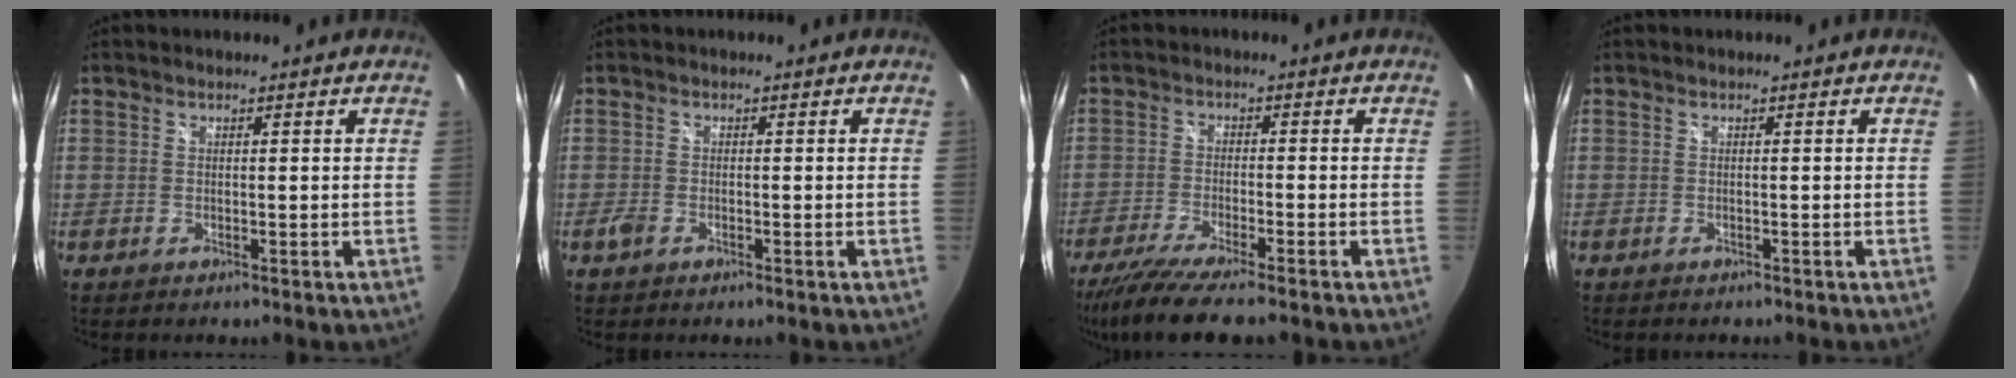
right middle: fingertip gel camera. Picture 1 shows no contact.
{"total": 1.7, "force": [-1.1, 0.8, 1.0], "torque": [-0.022, -0.003, -0.024]}
{"total": 10.3, "force": [-8.4, 0.7, 5.8], "torque": [-0.132, -0.037, -0.146]}
{"total": 0.7, "force": [-0.6, 0.3, 0.1], "torque": [-0.004, -0.002, -0.010]}